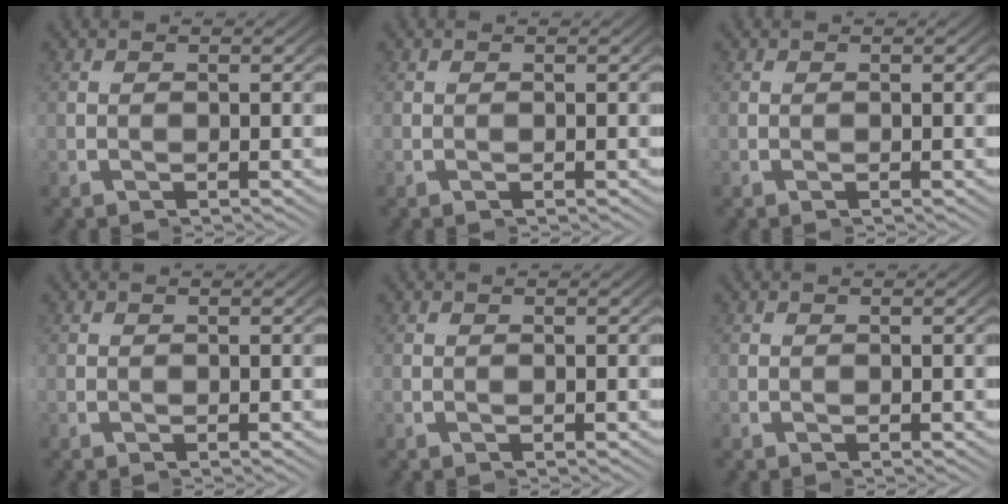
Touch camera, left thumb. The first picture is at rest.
{"total": 0.0}
{"total": 0.0}
{"total": 0.0}
{"total": 0.0}
{"total": 0.0}